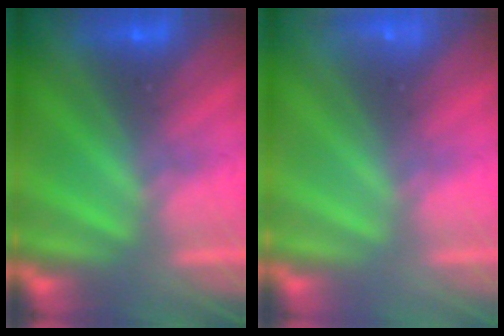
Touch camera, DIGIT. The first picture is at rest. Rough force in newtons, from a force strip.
{"total": 2.3}